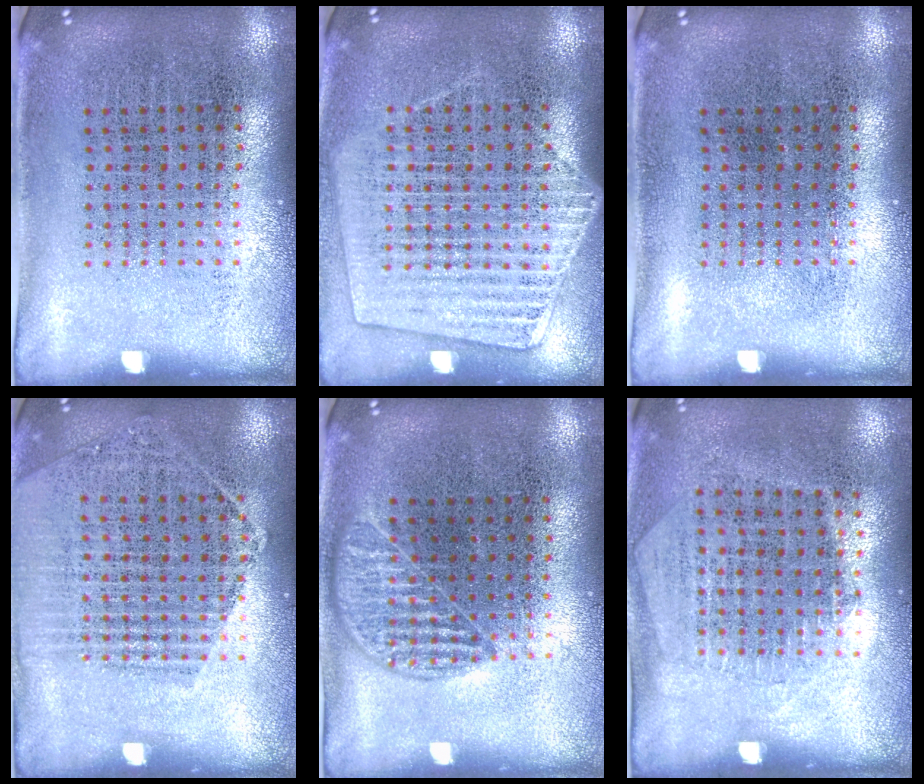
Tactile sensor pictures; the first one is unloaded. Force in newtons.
{"total": 1.6, "press": 1.5, "slide": 0.6}
{"total": 0.0}
{"total": 1.4, "press": 1.4, "slide": 0.1}
{"total": 1.0, "press": 0.9, "slide": 0.4}
{"total": 1.3, "press": 1.1, "slide": 0.6}